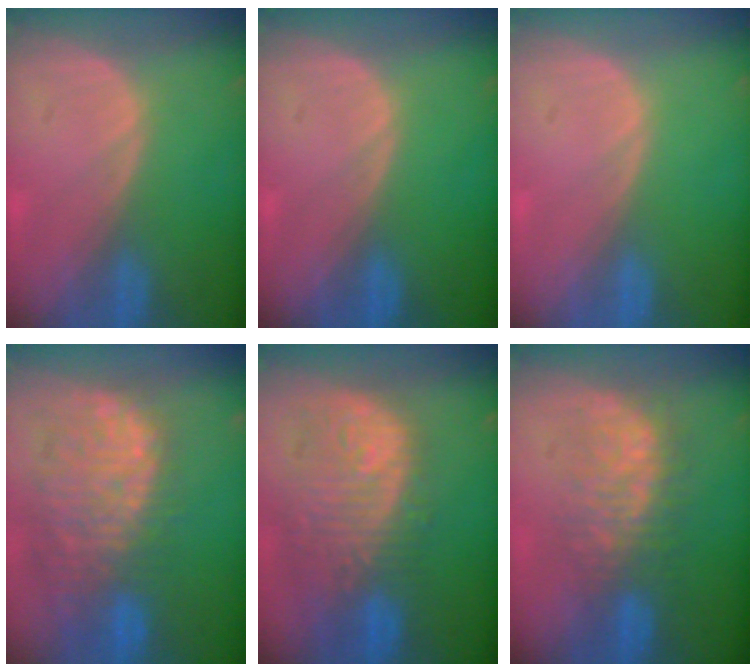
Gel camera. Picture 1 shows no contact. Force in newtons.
{"total": 0.0}
{"total": 0.0}
{"total": 12.5, "press": 11.0, "slide": 5.9}
{"total": 12.0, "press": 10.7, "slide": 5.5}
{"total": 7.8, "press": 7.7, "slide": 1.4}